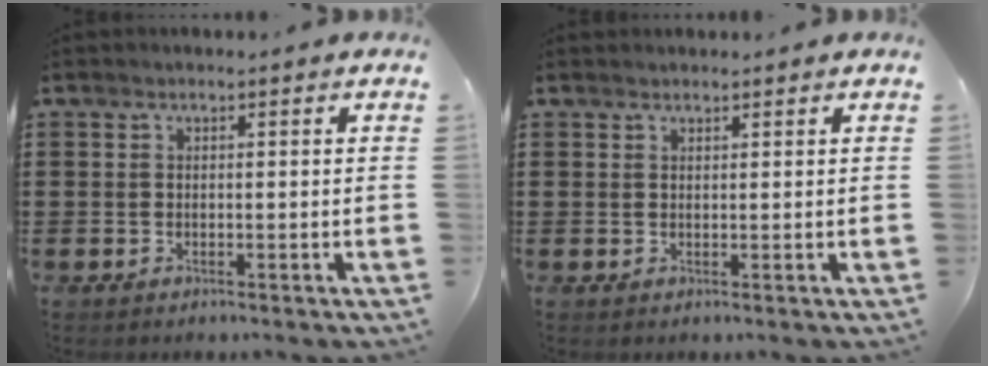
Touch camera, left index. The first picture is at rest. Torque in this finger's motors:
{"motor_torque": [2.14, 0.00, -0.02, -0.01]}